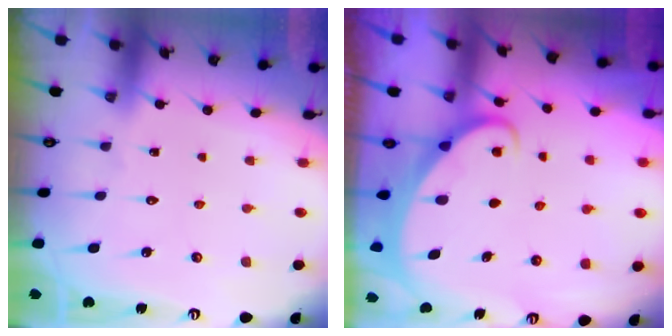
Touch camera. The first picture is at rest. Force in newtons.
{"total": 2.0, "press": 2.0, "slide": 0.2}